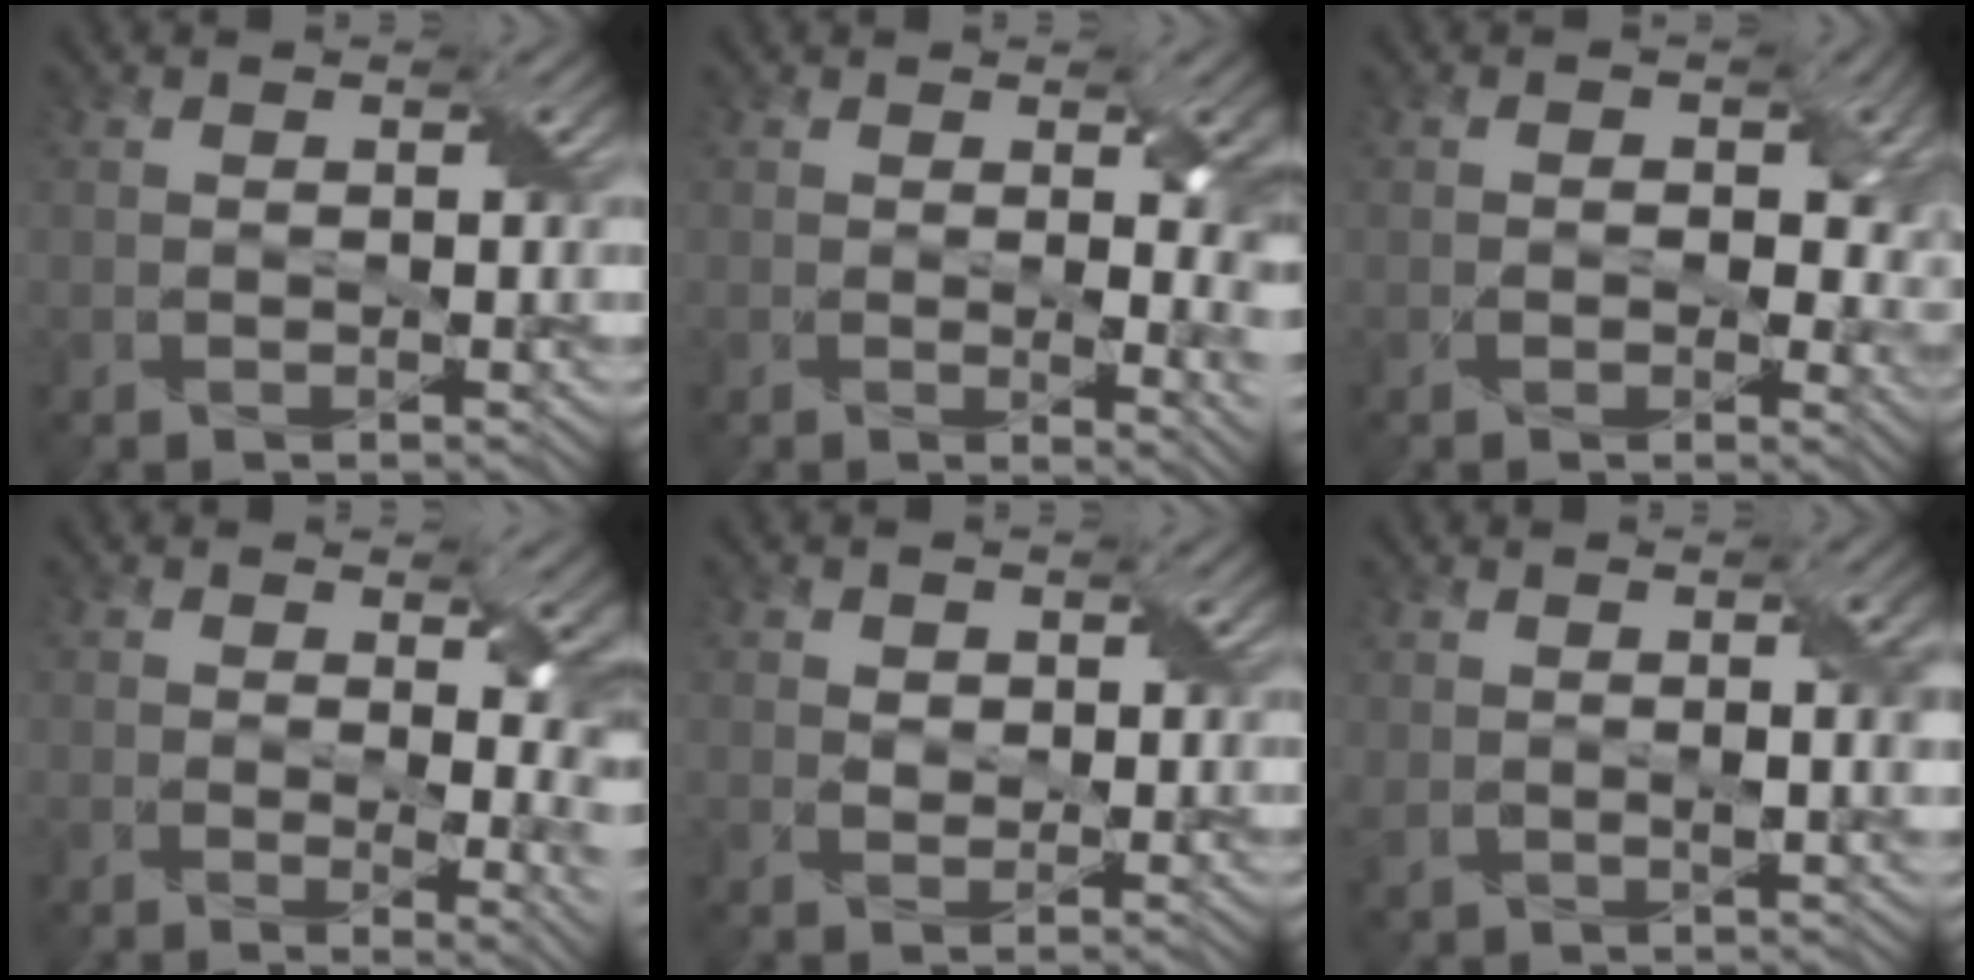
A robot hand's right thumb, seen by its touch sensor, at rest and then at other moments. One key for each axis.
{"total": 5.9, "fx": 0.6, "fy": 2.2, "fz": 5.5, "tx": -0.074, "ty": -0.010, "tz": 0.020}
{"total": 4.8, "fx": -0.3, "fy": 3.2, "fz": 3.5, "tx": -0.039, "ty": -0.011, "tz": 0.000}
{"total": 7.4, "fx": 1.9, "fy": 3.8, "fz": 6.0, "tx": -0.076, "ty": -0.021, "tz": 0.047}
{"total": 1.8, "fx": 1.1, "fy": 1.3, "fz": 0.6, "tx": -0.021, "ty": -0.001, "tz": 0.019}
{"total": 4.8, "fx": 1.3, "fy": 1.9, "fz": 4.2, "tx": -0.084, "ty": 0.001, "tz": 0.026}